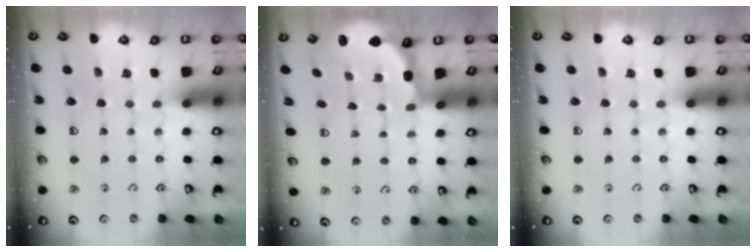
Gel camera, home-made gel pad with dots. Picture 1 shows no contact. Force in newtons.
{"total": 2.7, "press": 2.4, "slide": 1.4}
{"total": 0.0}